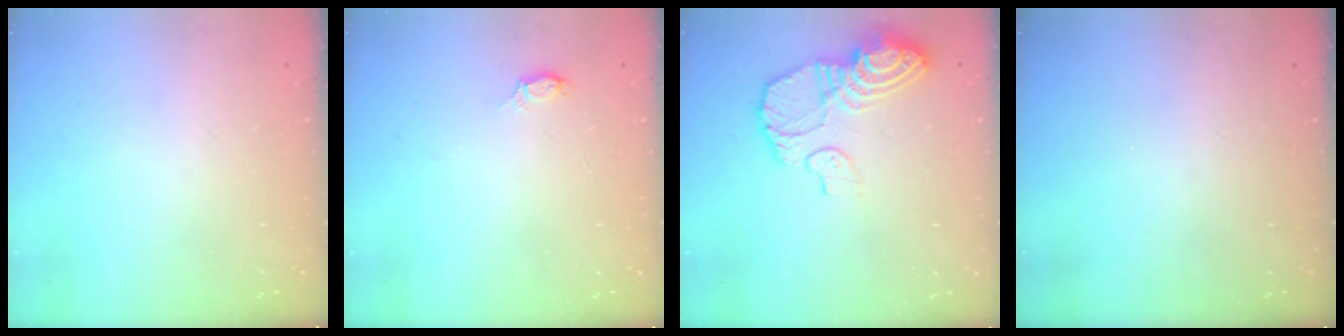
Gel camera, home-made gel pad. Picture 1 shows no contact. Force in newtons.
{"total": 3.3, "press": 3.3, "slide": 0.4}
{"total": 13.8, "press": 13.7, "slide": 1.2}
{"total": 0.0}